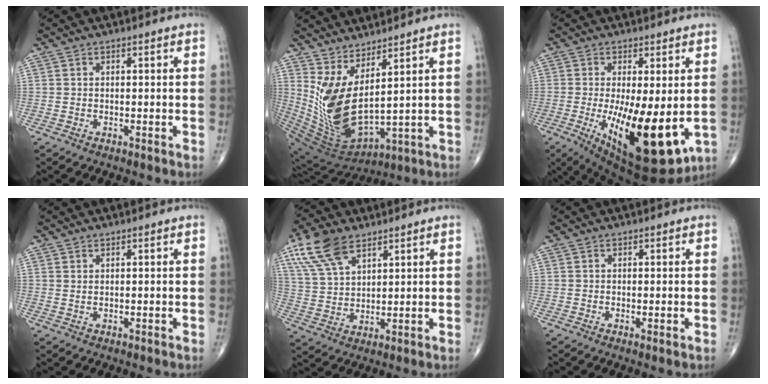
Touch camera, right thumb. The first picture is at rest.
{"total": 13.9, "force": [4.8, 4.6, 12.1], "torque": [-0.239, -0.061, 0.121]}
{"total": 17.7, "force": [-3.1, 6.2, 16.3], "torque": [-0.256, -0.036, -0.025]}
{"total": 0.7, "force": [0.5, 0.2, 0.5], "torque": [-0.011, -0.002, 0.010]}
{"total": 11.3, "force": [6.8, 5.6, 7.1], "torque": [-0.139, -0.012, 0.138]}
{"total": 0.7, "force": [-0.2, 0.1, 0.7], "torque": [-0.015, -0.004, -0.003]}